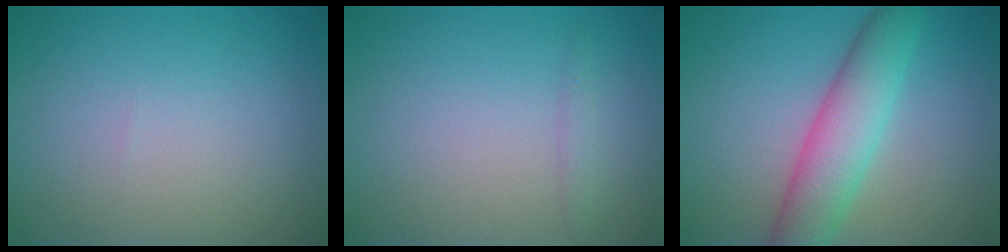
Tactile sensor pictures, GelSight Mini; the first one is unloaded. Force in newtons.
{"total": 0.8, "press": 0.8, "slide": 0.0}
{"total": 5.9, "press": 5.8, "slide": 0.3}